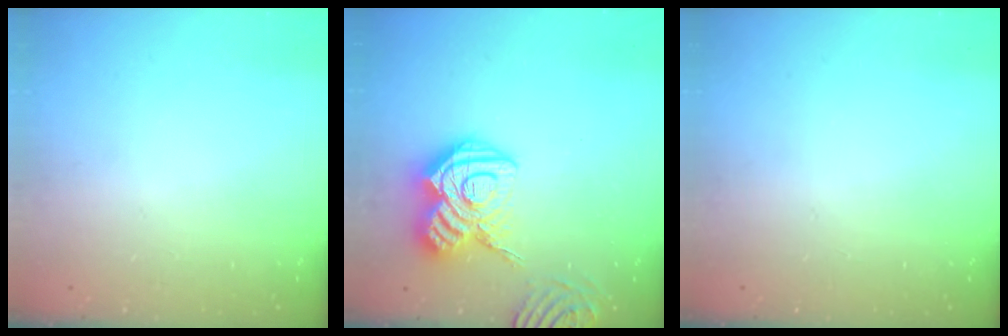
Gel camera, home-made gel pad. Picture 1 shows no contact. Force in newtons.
{"total": 18.1, "press": 18.1, "slide": 1.7}
{"total": 0.0}